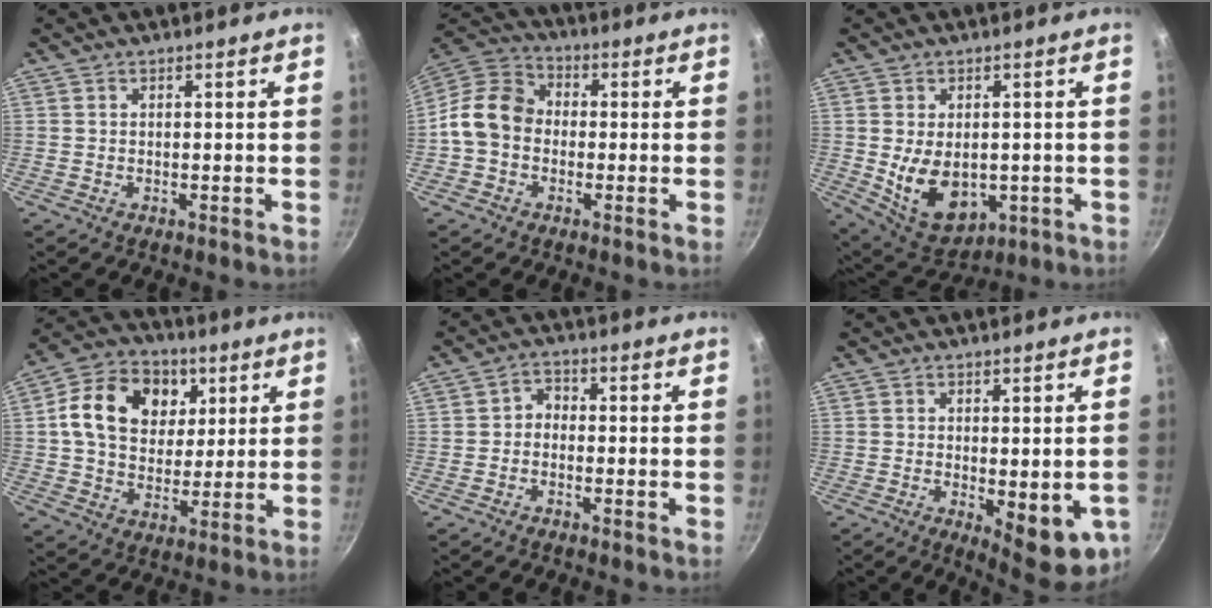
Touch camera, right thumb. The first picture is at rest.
{"total": 11.1, "force": [-1.2, 9.0, 6.3], "torque": [-0.083, 0.030, -0.047]}
{"total": 11.8, "force": [-1.0, 8.0, 8.7], "torque": [-0.120, -0.014, 0.013]}
{"total": 17.0, "force": [5.0, 12.9, 9.9], "torque": [-0.146, -0.001, 0.074]}
{"total": 2.7, "force": [-0.8, 2.2, 1.4], "torque": [-0.014, 0.015, -0.023]}
{"total": 10.4, "force": [-1.9, 4.0, 9.4], "torque": [-0.099, -0.013, -0.014]}